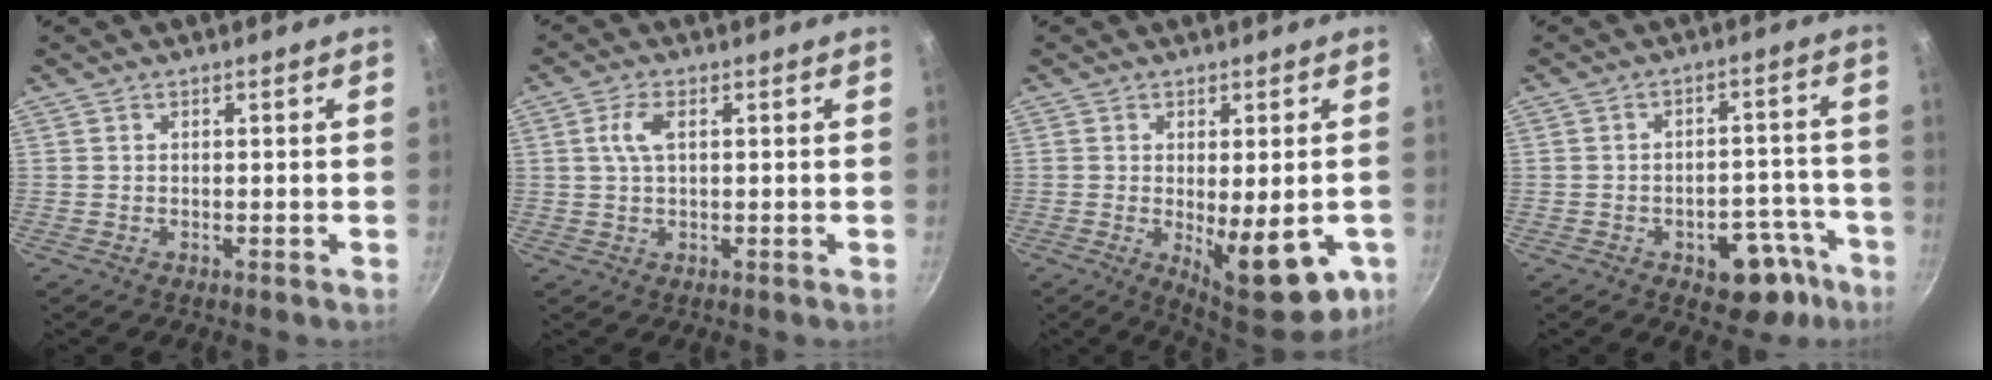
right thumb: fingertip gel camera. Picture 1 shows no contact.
{"total": 4.0, "force": [1.0, 1.9, 3.3], "torque": [-0.079, 0.007, 0.019]}
{"total": 14.7, "force": [-4.2, 5.7, 12.9], "torque": [-0.151, -0.013, -0.038]}
{"total": 10.4, "force": [-5.8, 5.7, 6.5], "torque": [-0.054, 0.053, -0.072]}